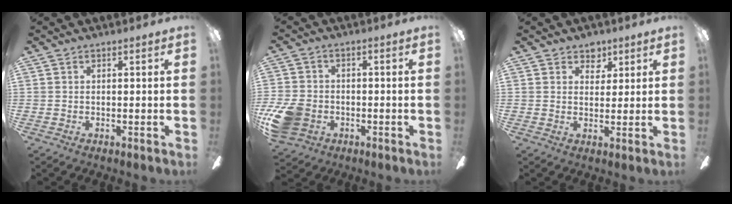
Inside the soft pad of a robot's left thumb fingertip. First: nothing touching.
{"total": 10.1, "force": [-3.5, 7.5, 5.7], "torque": [-0.122, 0.022, -0.063]}
{"total": 4.2, "force": [3.0, 2.9, 0.9], "torque": [-0.005, -0.011, 0.051]}